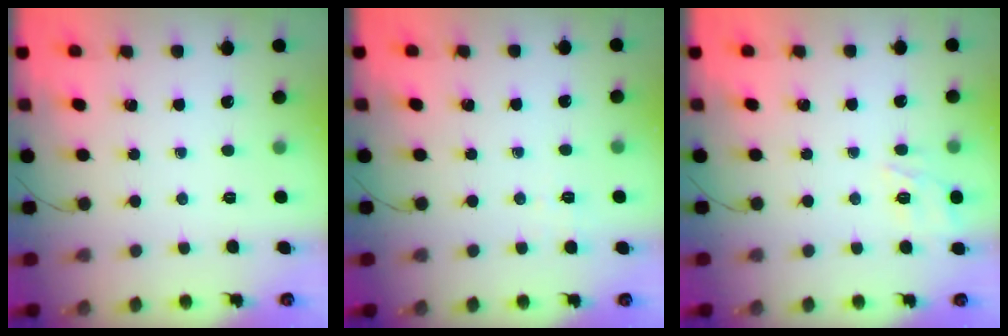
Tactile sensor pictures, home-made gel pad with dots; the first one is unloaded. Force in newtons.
{"total": 2.1, "press": 1.2, "slide": 1.7}
{"total": 9.1, "press": 8.9, "slide": 1.6}